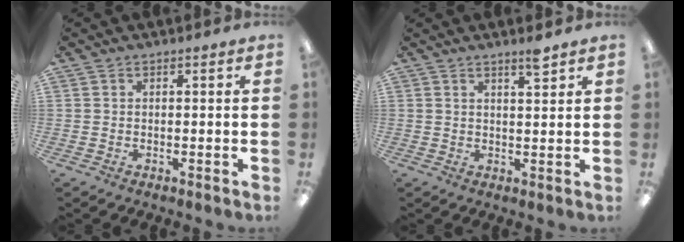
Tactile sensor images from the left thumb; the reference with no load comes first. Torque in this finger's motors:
{"motor_torque": [-0.11, 0.05, -0.30, 0.06, 0.03]}